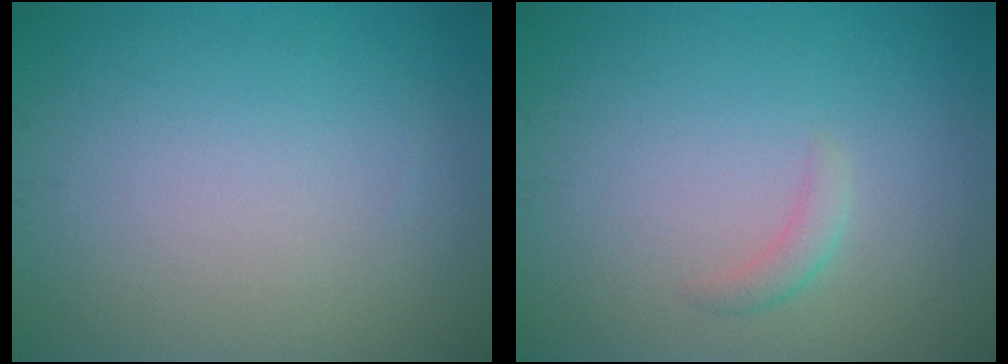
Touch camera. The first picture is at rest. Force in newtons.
{"total": 1.1, "press": 1.1, "slide": 0.1}